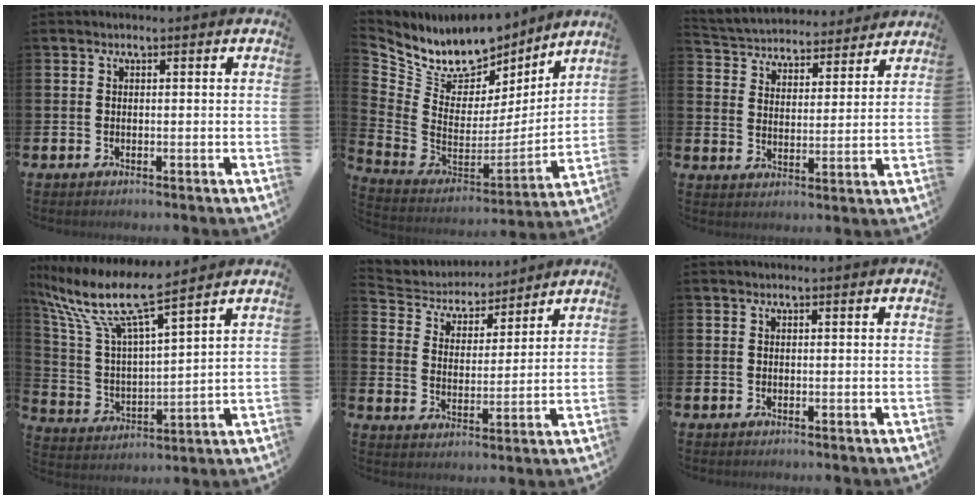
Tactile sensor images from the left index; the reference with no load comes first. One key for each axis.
{"total": 9.3, "fx": 8.1, "fy": 4.4, "fz": 1.4, "tx": -0.088, "ty": -0.056, "tz": 0.148}
{"total": 4.7, "fx": 4.4, "fy": 1.5, "fz": -0.1, "tx": -0.026, "ty": -0.037, "tz": 0.074}
{"total": 9.5, "fx": 8.2, "fy": 1.1, "fz": 4.7, "tx": -0.130, "ty": -0.051, "tz": 0.134}
{"total": 5.0, "fx": 4.7, "fy": 1.6, "fz": 0.2, "tx": -0.039, "ty": -0.038, "tz": 0.078}
{"total": 0.0}